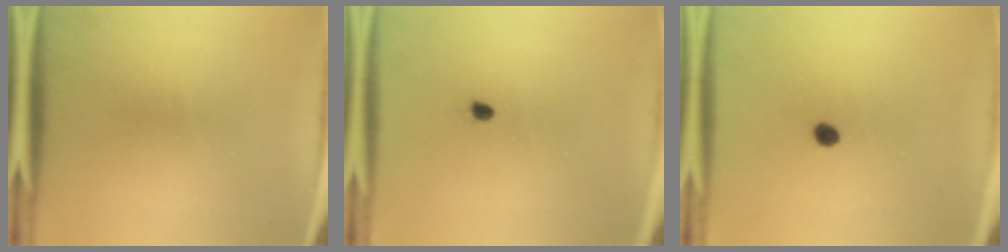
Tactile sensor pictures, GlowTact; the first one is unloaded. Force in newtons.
{"total": 1.0}
{"total": 2.1}